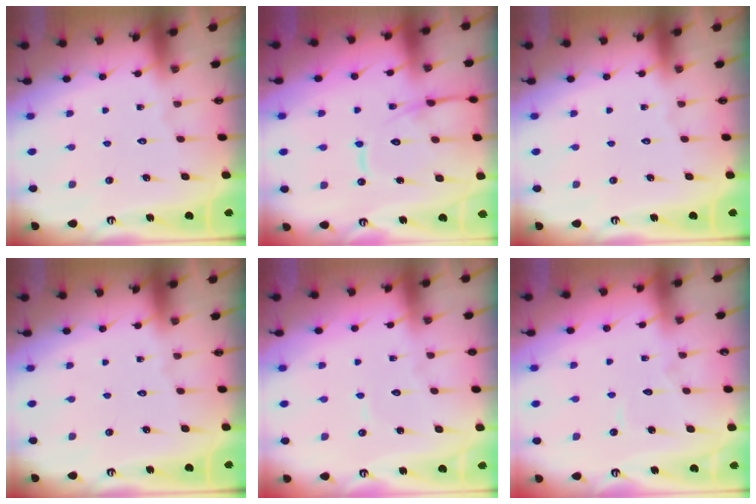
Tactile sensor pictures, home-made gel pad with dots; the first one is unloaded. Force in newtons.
{"total": 12.8, "press": 12.7, "slide": 1.3}
{"total": 0.0}
{"total": 0.0}
{"total": 4.4, "press": 4.4, "slide": 0.5}
{"total": 2.9, "press": 2.9, "slide": 0.2}